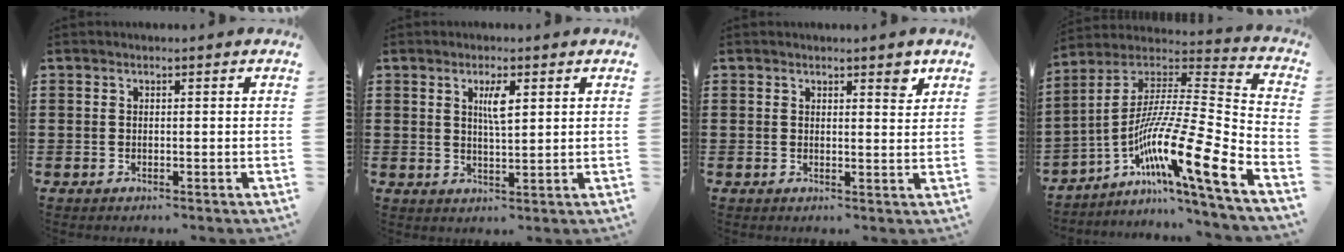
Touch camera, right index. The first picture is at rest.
{"total": 3.3, "force": [1.2, 0.8, 2.9], "torque": [-0.054, 0.001, 0.017]}
{"total": 2.5, "force": [2.0, 0.8, 1.3], "torque": [-0.012, -0.001, 0.032]}
{"total": 15.5, "force": [-7.8, 0.5, 13.4], "torque": [-0.248, -0.030, -0.148]}